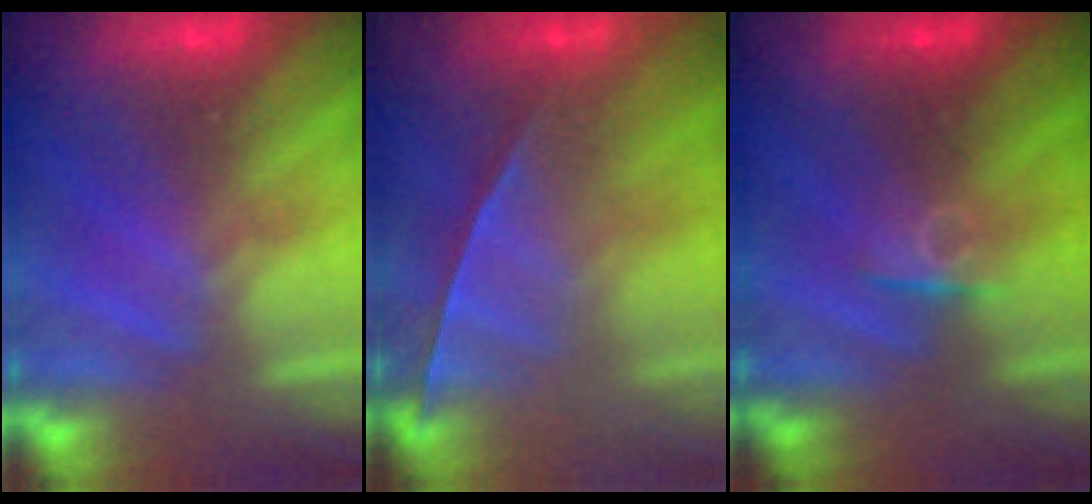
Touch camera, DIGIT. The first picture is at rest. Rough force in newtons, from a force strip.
{"total": 1.1}
{"total": 2.7}